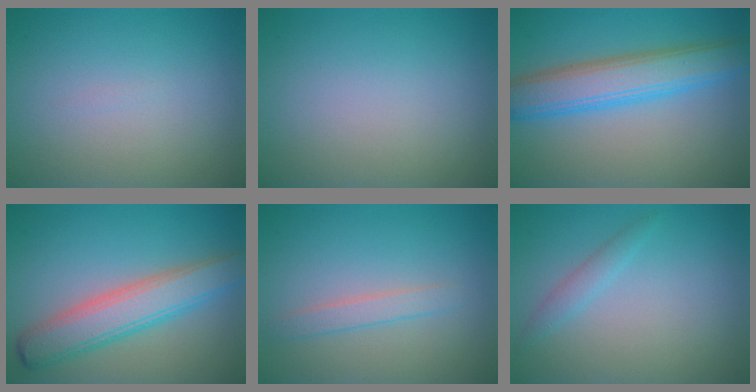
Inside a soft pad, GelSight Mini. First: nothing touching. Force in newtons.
{"total": 0.0}
{"total": 6.1, "press": 6.1, "slide": 0.1}
{"total": 5.7, "press": 5.7, "slide": 0.3}
{"total": 1.6, "press": 1.6, "slide": 0.1}
{"total": 1.3, "press": 1.3, "slide": 0.0}